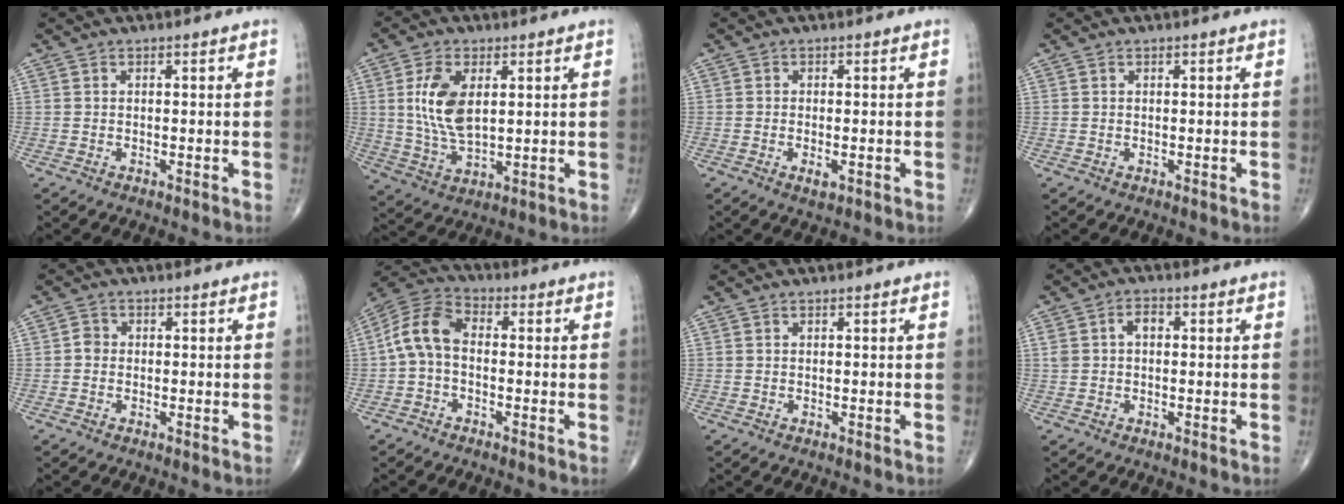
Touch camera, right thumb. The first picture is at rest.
{"total": 10.2, "force": [2.3, 5.3, 8.4], "torque": [-0.163, -0.015, 0.051]}
{"total": 2.0, "force": [-0.7, 0.8, 1.7], "torque": [-0.029, -0.001, -0.011]}
{"total": 0.0}
{"total": 1.7, "force": [-0.2, 1.5, 0.8], "torque": [-0.004, 0.006, -0.009]}
{"total": 8.7, "force": [-0.6, 5.4, 6.8], "torque": [-0.132, 0.029, -0.028]}
{"total": 0.0}
{"total": 3.6, "force": [0.6, 2.4, 2.6], "torque": [-0.049, 0.014, 0.011]}